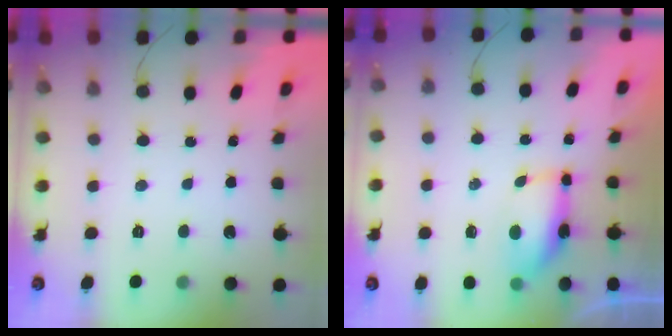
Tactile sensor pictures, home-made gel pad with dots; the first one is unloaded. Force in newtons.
{"total": 9.0, "press": 8.1, "slide": 3.9}